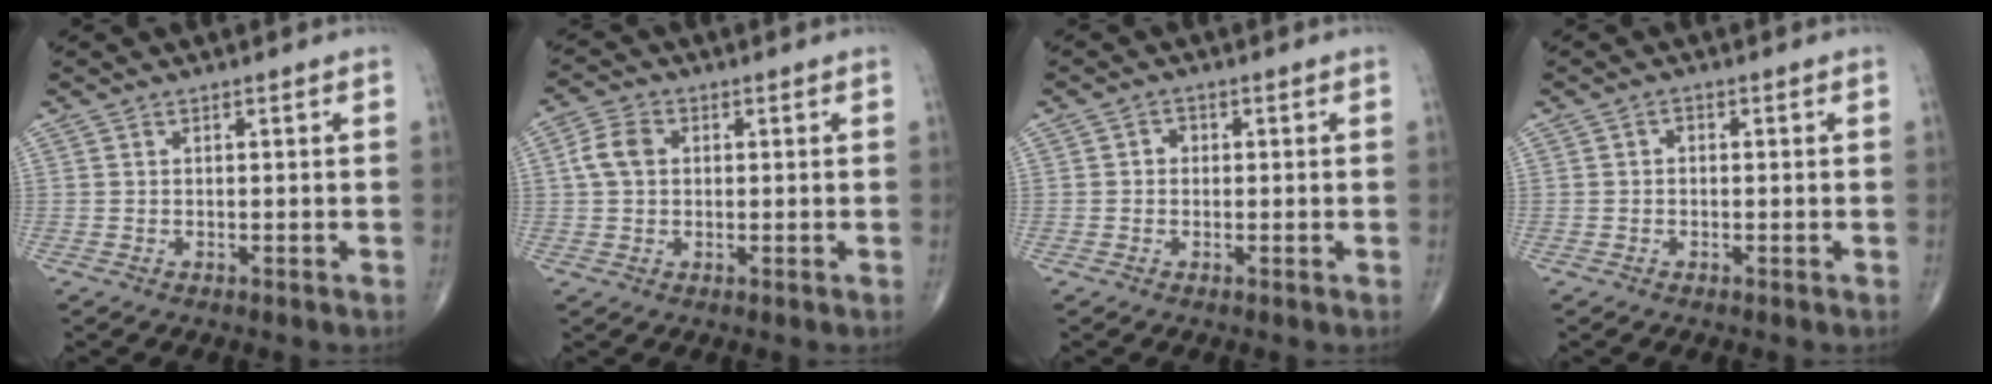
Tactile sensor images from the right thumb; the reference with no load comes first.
{"total": 5.0, "force": [0.7, 3.7, 3.3], "torque": [-0.065, 0.011, 0.009]}
{"total": 1.6, "force": [0.0, 1.4, 0.7], "torque": [-0.001, 0.005, -0.005]}
{"total": 1.2, "force": [-0.1, 0.9, 0.7], "torque": [-0.006, 0.004, -0.006]}